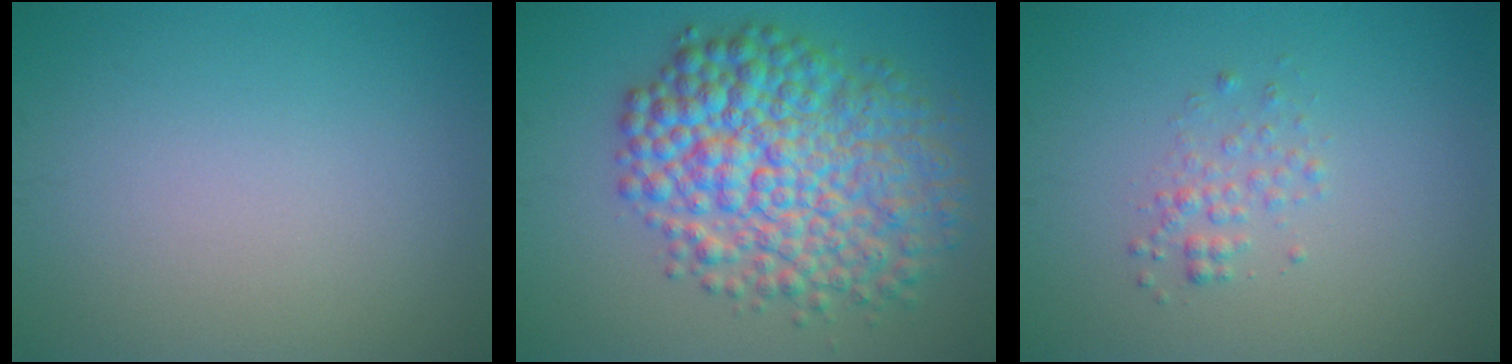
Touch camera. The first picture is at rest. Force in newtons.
{"total": 10.0, "press": 10.0, "slide": 0.1}
{"total": 1.4, "press": 1.4, "slide": 0.1}